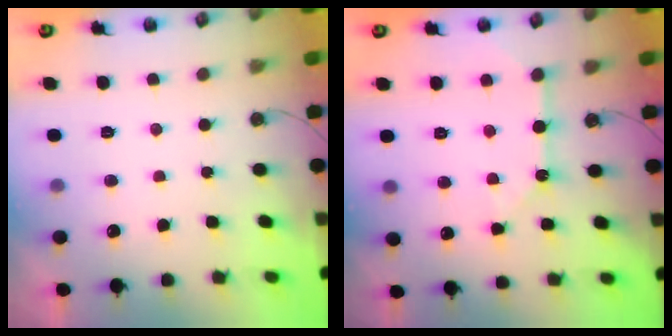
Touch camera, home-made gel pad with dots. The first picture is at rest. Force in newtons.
{"total": 8.1, "press": 8.1, "slide": 1.0}